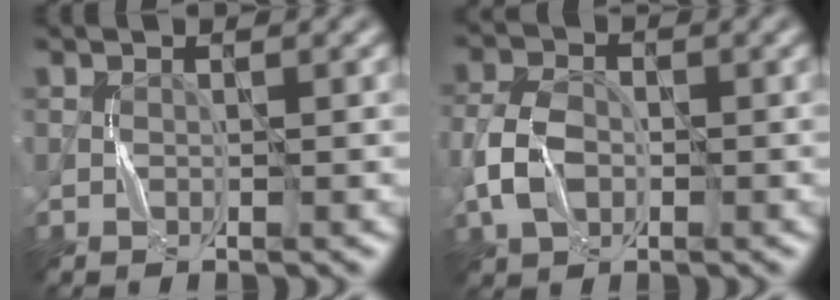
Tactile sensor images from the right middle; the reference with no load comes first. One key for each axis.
{"total": 4.2, "fx": -1.0, "fy": 3.1, "fz": 2.7, "tx": -0.061, "ty": 0.003, "tz": -0.024}